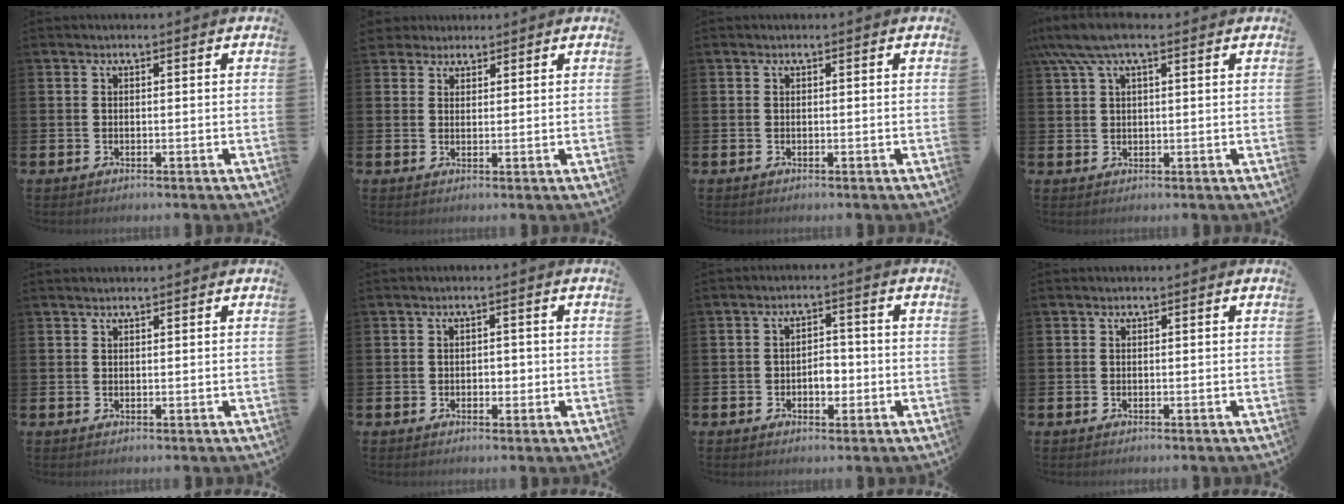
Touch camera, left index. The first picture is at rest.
{"total": 3.0, "force": [2.7, 1.4, -0.2], "torque": [0.003, -0.007, 0.049]}
{"total": 0.0}
{"total": 5.2, "force": [3.5, 1.5, 3.5], "torque": [-0.080, 0.000, 0.063]}
{"total": 0.9, "force": [0.9, 0.1, 0.1], "torque": [0.001, 0.000, 0.016]}
{"total": 1.3, "force": [-0.2, 1.1, 0.7], "torque": [-0.003, 0.003, -0.009]}
{"total": 2.8, "force": [-0.7, 1.9, 1.9], "torque": [-0.018, -0.002, -0.020]}
{"total": 0.0}